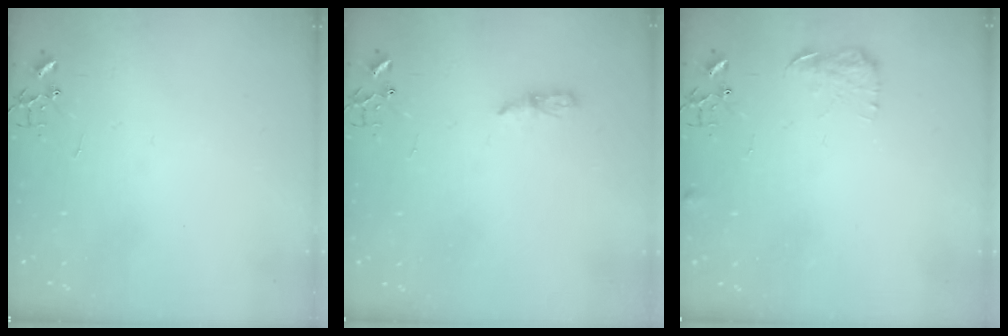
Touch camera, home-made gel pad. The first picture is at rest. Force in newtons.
{"total": 5.0, "press": 4.9, "slide": 0.5}
{"total": 8.2, "press": 8.2, "slide": 0.4}